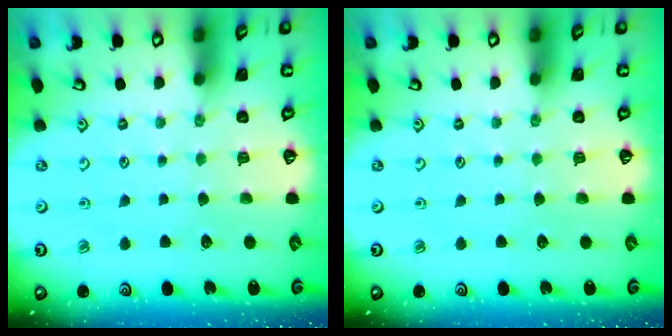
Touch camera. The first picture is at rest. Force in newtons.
{"total": 0.0}